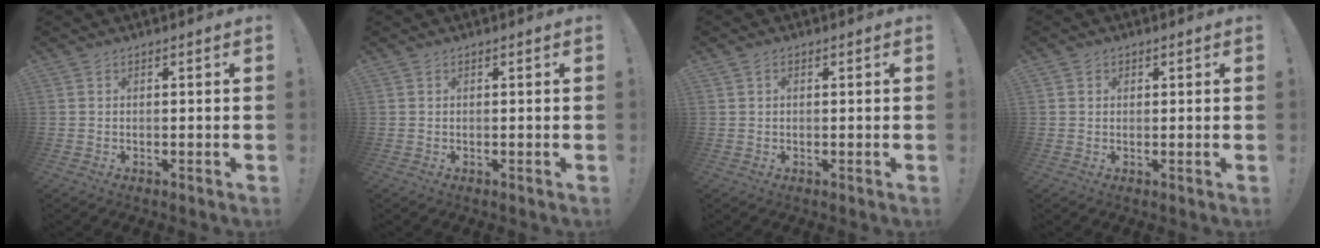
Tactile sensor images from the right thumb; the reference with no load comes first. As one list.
[{"total": 0.0}, {"total": 0.9, "force": [0.2, 0.7, 0.4], "torque": [-0.003, 0.001, 0.002]}, {"total": 1.3, "force": [0.6, 1.1, 0.2], "torque": [0.004, -0.002, 0.009]}]